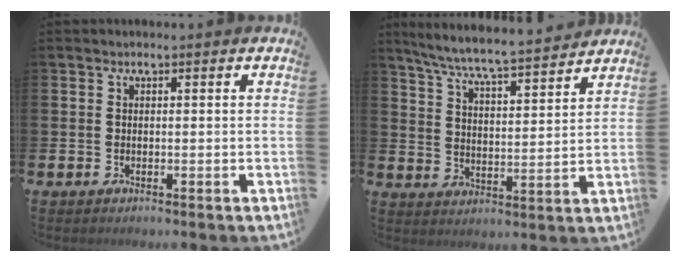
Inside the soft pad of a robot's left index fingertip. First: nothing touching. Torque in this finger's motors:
{"motor_torque": [0.74, -1.05, 0.55, 0.21]}